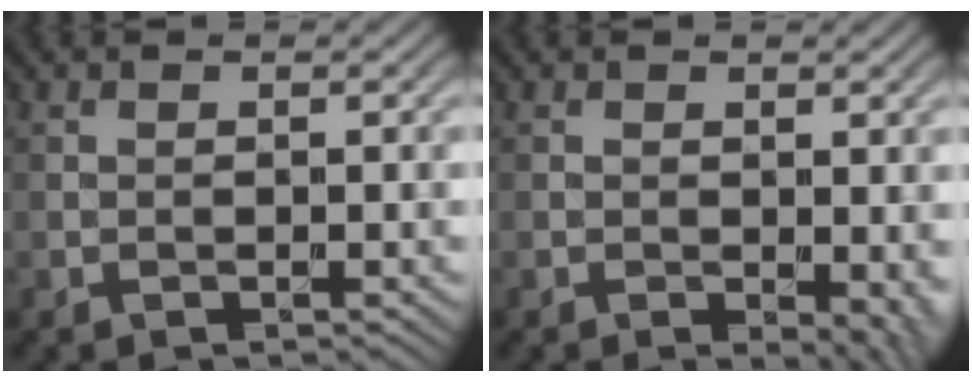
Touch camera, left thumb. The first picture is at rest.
{"total": 3.3, "force": [-0.8, 1.4, 2.9], "torque": [-0.035, -0.011, -0.007]}